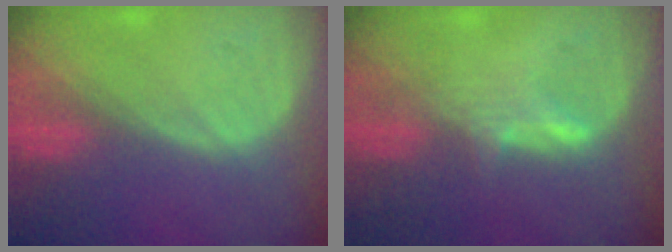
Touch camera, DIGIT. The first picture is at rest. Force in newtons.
{"total": 2.6, "press": 2.5, "slide": 0.3}